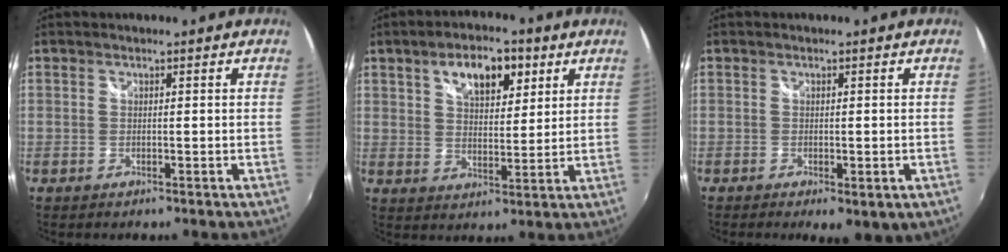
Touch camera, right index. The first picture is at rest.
{"total": 9.9, "force": [5.1, 4.8, 7.0], "torque": [-0.111, 0.021, 0.083]}
{"total": 4.7, "force": [-2.0, 1.7, 3.9], "torque": [-0.062, -0.022, -0.022]}